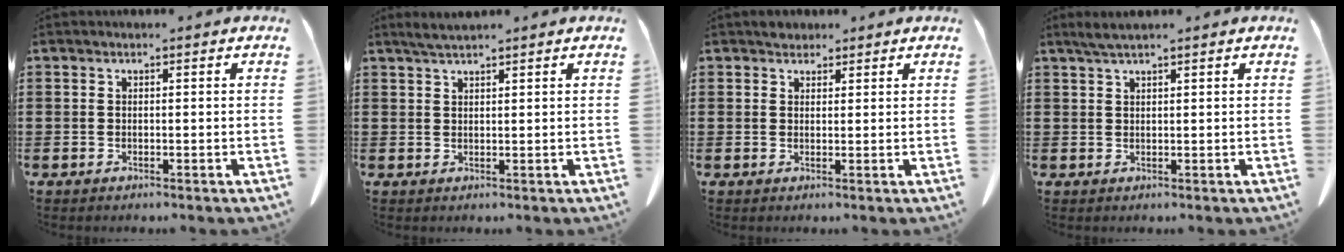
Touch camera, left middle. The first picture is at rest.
{"total": 1.9, "force": [1.6, 0.0, 0.9], "torque": [-0.021, 0.000, 0.032]}
{"total": 1.9, "force": [1.7, 0.9, 0.2], "torque": [-0.001, -0.001, 0.033]}
{"total": 1.9, "force": [1.4, 0.0, 1.2], "torque": [-0.026, -0.001, 0.027]}